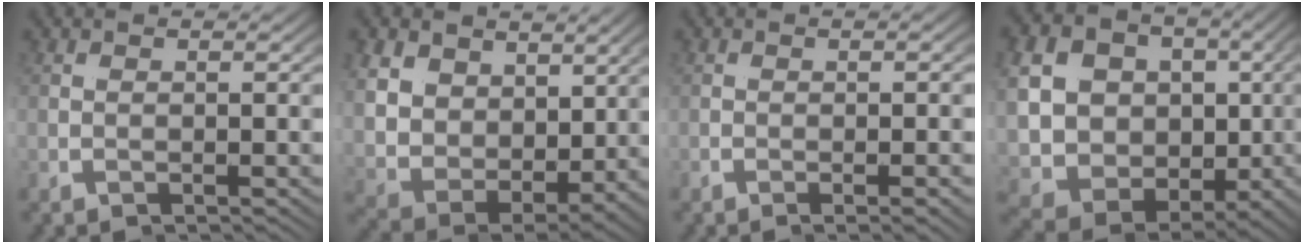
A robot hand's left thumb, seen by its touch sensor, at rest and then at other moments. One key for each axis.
{"total": 4.9, "fx": 3.2, "fy": 3.2, "fz": 1.8, "tx": -0.068, "ty": -0.008, "tz": 0.049}
{"total": 2.5, "fx": -0.8, "fy": -1.5, "fz": 1.8, "tx": -0.032, "ty": 0.010, "tz": -0.019}
{"total": 17.4, "fx": 2.8, "fy": 14.4, "fz": 9.3, "tx": -0.185, "ty": -0.014, "tz": 0.030}